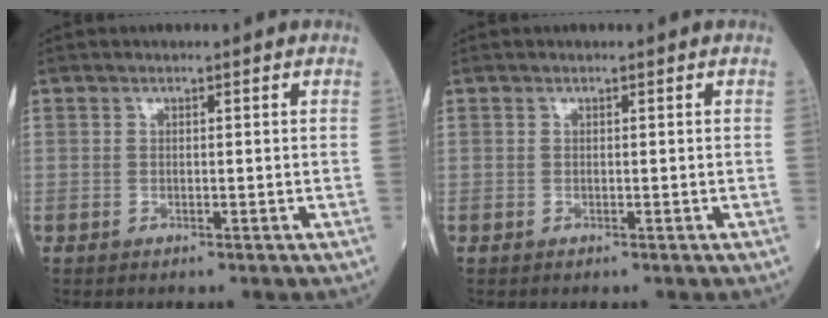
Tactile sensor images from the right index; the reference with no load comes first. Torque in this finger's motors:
{"motor_torque": [0.00, 0.00, -0.01, -0.01]}